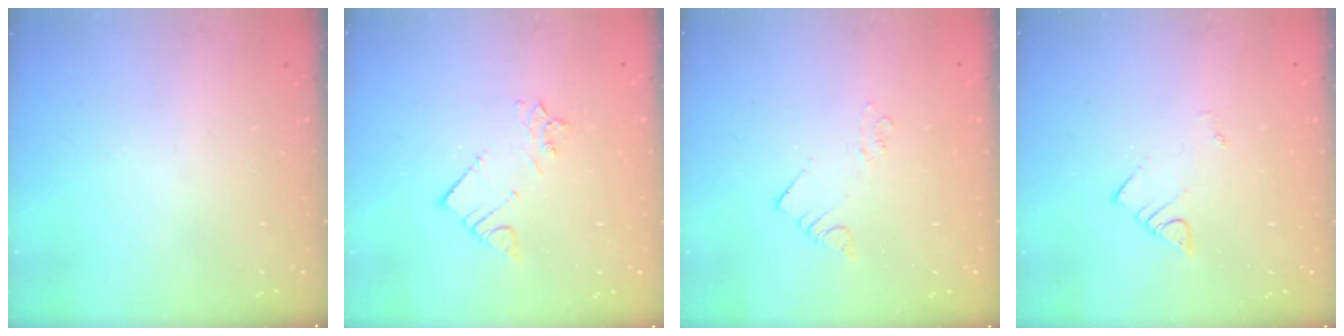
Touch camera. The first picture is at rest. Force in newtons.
{"total": 3.6, "press": 3.6, "slide": 0.1}
{"total": 2.1, "press": 2.1, "slide": 0.1}
{"total": 2.8, "press": 2.8, "slide": 0.2}